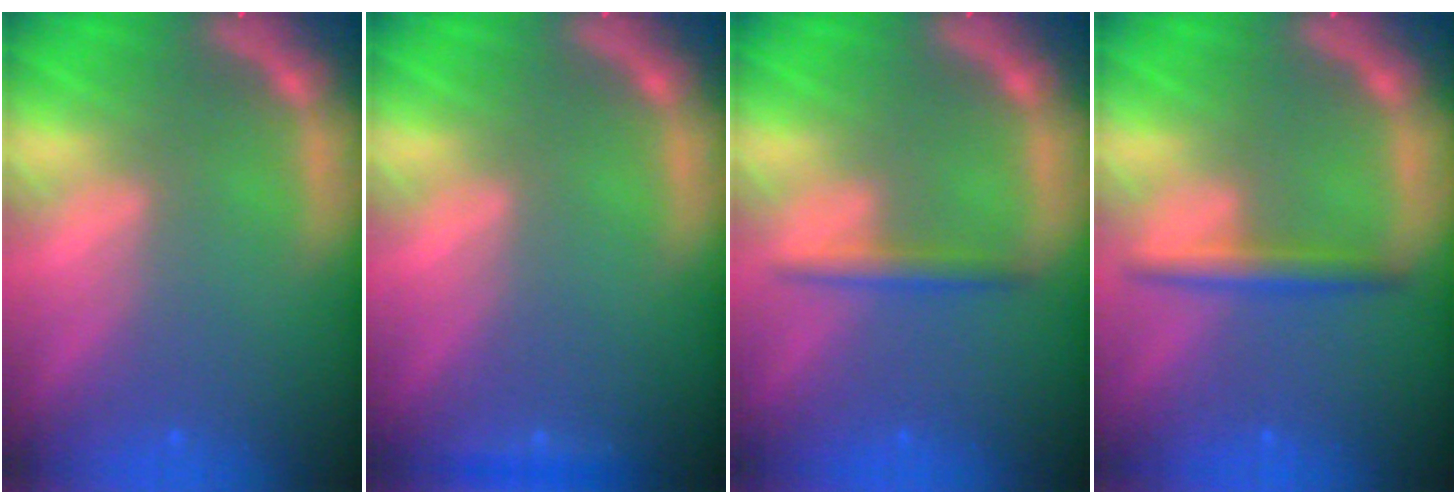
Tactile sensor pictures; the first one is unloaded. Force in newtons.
{"total": 0.9}
{"total": 1.9}
{"total": 2.5}